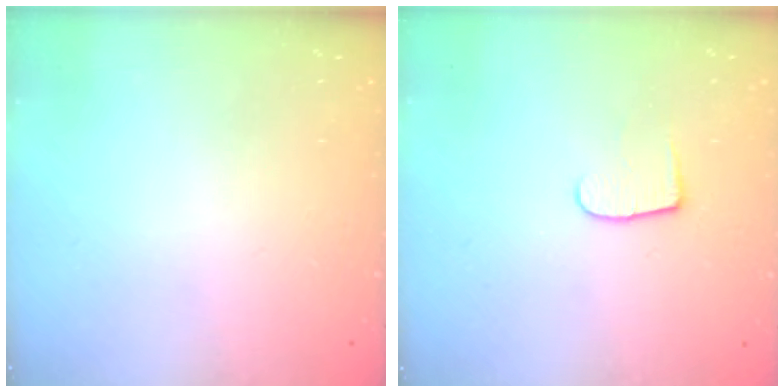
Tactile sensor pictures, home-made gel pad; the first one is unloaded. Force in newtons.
{"total": 6.1, "press": 6.0, "slide": 0.6}